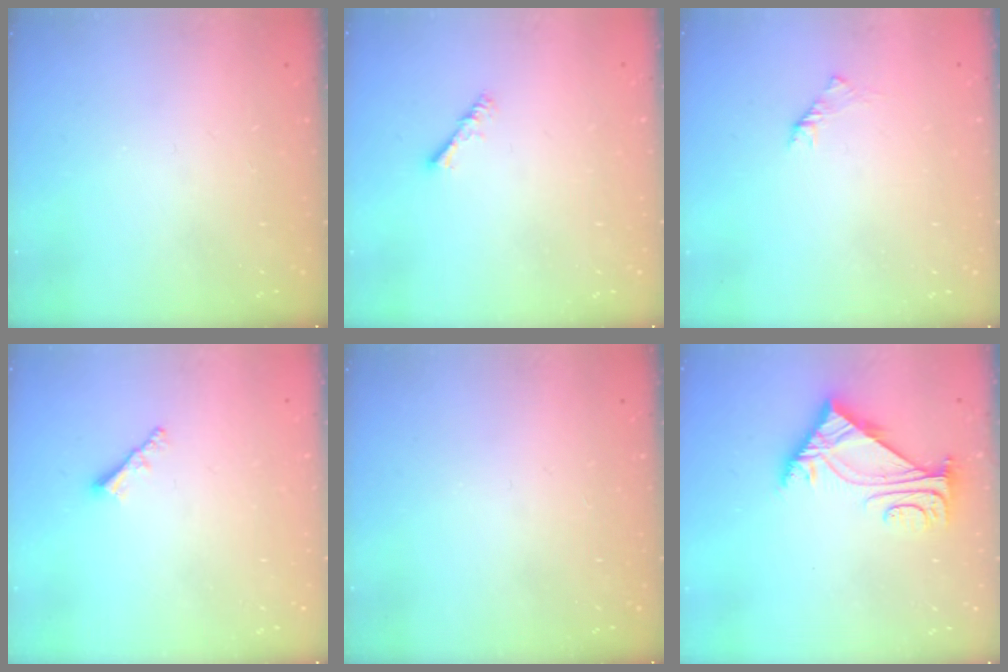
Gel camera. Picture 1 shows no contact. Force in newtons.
{"total": 2.4, "press": 2.4, "slide": 0.3}
{"total": 2.0, "press": 1.9, "slide": 0.6}
{"total": 1.9, "press": 1.9, "slide": 0.5}
{"total": 0.0}
{"total": 5.4, "press": 5.2, "slide": 1.1}